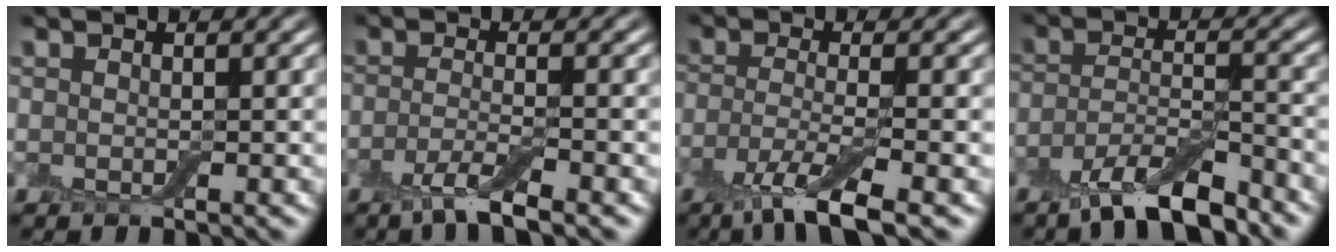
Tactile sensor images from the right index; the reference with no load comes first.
{"total": 3.2, "force": [-2.0, 0.5, 2.4], "torque": [-0.047, -0.003, -0.050]}
{"total": 5.0, "force": [-2.9, 0.9, 4.1], "torque": [-0.078, -0.011, -0.064]}
{"total": 6.2, "force": [-4.9, 1.6, 3.6], "torque": [-0.066, -0.006, -0.090]}